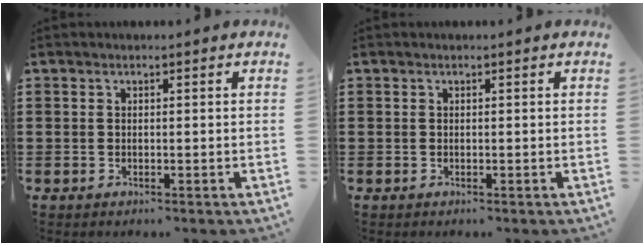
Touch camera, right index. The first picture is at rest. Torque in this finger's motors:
{"motor_torque": [-0.01, 0.01, 0.00, 0.00]}